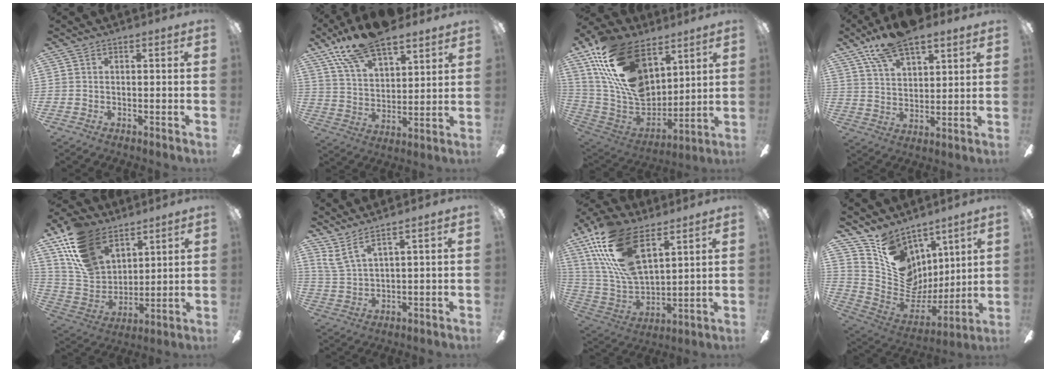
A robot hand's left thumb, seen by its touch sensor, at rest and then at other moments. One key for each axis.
{"total": 15.7, "fx": 12.1, "fy": 5.8, "fz": 8.2, "tx": -0.165, "ty": -0.055, "tz": 0.218}
{"total": 25.0, "fx": 11.8, "fy": 15.0, "fz": 16.2, "tx": -0.331, "ty": -0.044, "tz": 0.219}
{"total": 12.4, "fx": 9.6, "fy": 4.3, "fz": 6.5, "tx": -0.124, "ty": -0.039, "tz": 0.177}
{"total": 17.2, "fx": 11.4, "fy": 10.4, "fz": 7.5, "tx": -0.182, "ty": -0.046, "tz": 0.223}
{"total": 5.6, "fx": 4.3, "fy": 0.8, "fz": 3.5, "tx": -0.077, "ty": -0.022, "tz": 0.081}
{"total": 22.5, "fx": 12.8, "fy": 10.3, "fz": 15.4, "tx": -0.337, "ty": -0.053, "tz": 0.229}
{"total": 13.3, "fx": 7.1, "fy": 10.2, "fz": 4.8, "tx": -0.085, "ty": -0.054, "tz": 0.147}